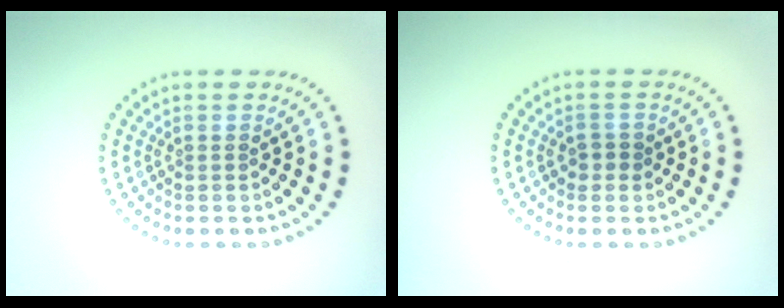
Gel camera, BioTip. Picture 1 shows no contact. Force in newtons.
{"total": 1.2, "press": 1.2, "slide": 0.4}